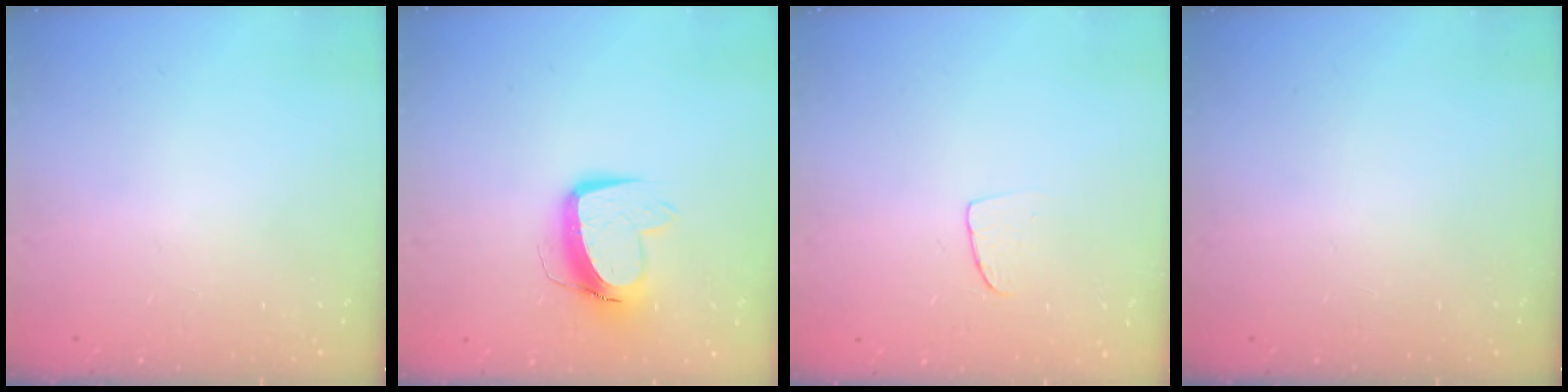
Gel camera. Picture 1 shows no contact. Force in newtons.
{"total": 10.9, "press": 10.8, "slide": 1.2}
{"total": 5.5, "press": 5.5, "slide": 0.3}
{"total": 0.0}